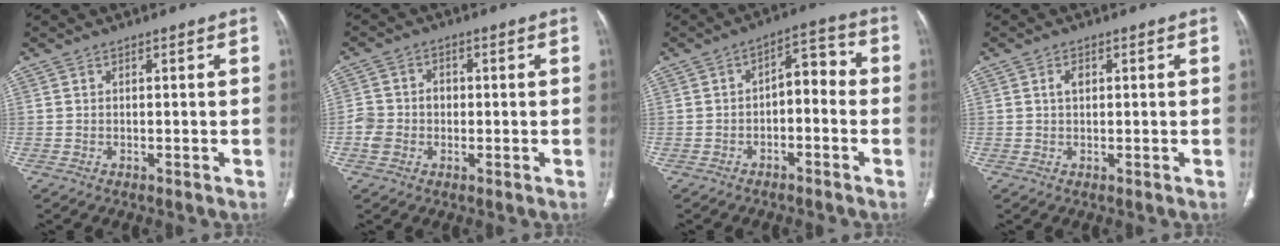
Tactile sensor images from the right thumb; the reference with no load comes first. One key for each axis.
{"total": 5.1, "fx": -1.0, "fy": 4.5, "fz": 2.2, "tx": -0.034, "ty": 0.018, "tz": -0.022}
{"total": 6.9, "fx": -1.5, "fy": 4.0, "fz": 5.4, "tx": -0.052, "ty": 0.043, "tz": -0.033}
{"total": 1.8, "fx": 0.5, "fy": 1.2, "fz": 1.3, "tx": -0.023, "ty": 0.003, "tz": 0.008}